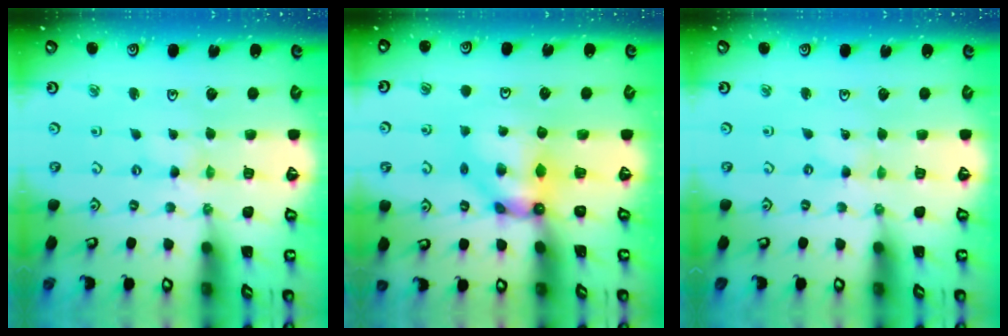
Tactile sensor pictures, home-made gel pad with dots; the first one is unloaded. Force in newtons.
{"total": 7.8, "press": 7.8, "slide": 0.5}
{"total": 0.0}